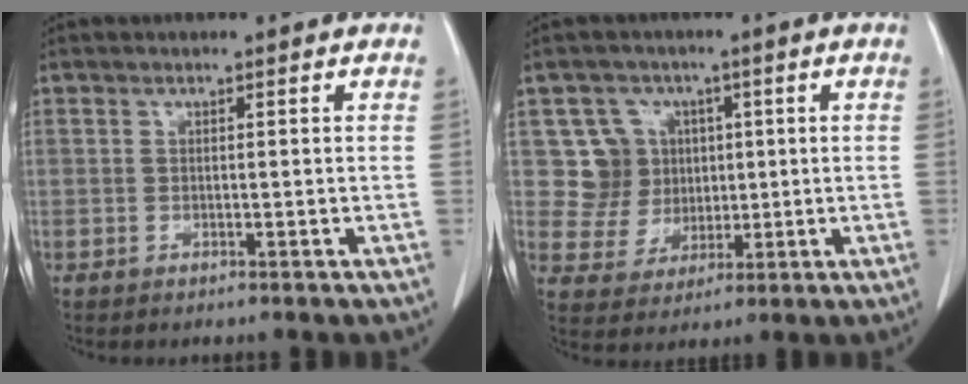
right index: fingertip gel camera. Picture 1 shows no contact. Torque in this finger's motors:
{"motor_torque": [-0.02, 0.02, 0.03, -0.02]}